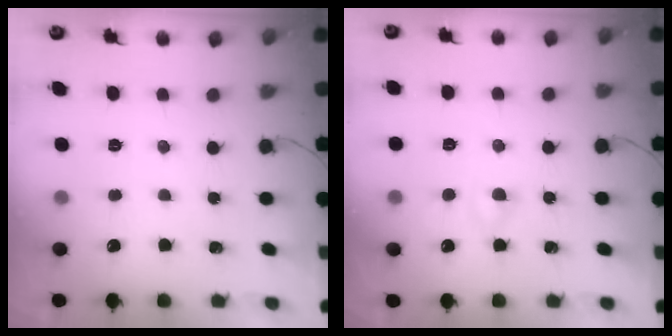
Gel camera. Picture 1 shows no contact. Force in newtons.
{"total": 1.0, "press": 0.8, "slide": 0.6}